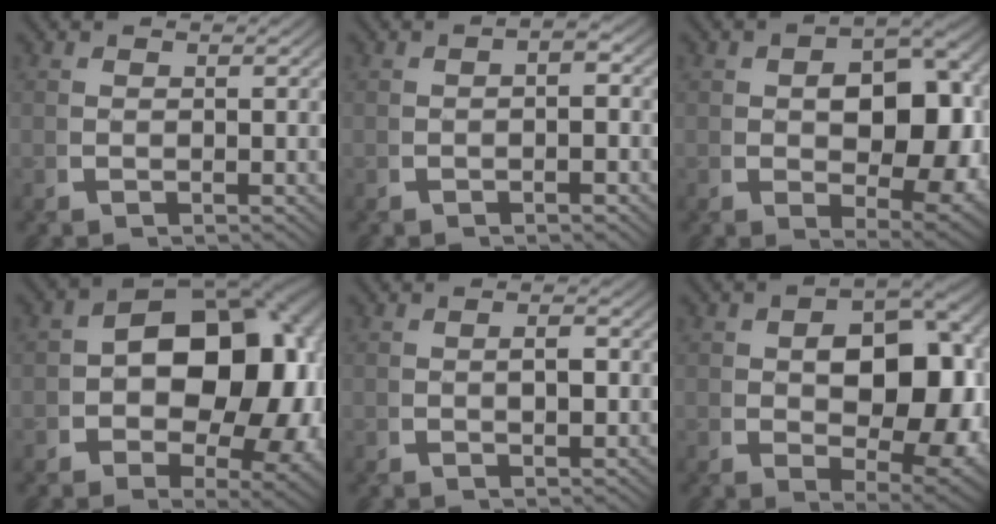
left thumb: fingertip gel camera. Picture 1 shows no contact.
{"total": 1.7, "force": [-0.7, 1.0, 1.2], "torque": [-0.015, 0.001, -0.016]}
{"total": 9.8, "force": [-0.8, 6.1, 7.6], "torque": [-0.134, -0.048, 0.015]}
{"total": 15.4, "force": [-0.8, 10.4, 11.4], "torque": [-0.171, -0.031, -0.005]}
{"total": 1.3, "force": [-0.2, 0.7, 1.1], "torque": [-0.018, 0.002, -0.003]}
{"total": 11.5, "force": [-0.9, 7.2, 8.9], "torque": [-0.160, -0.057, 0.019]}